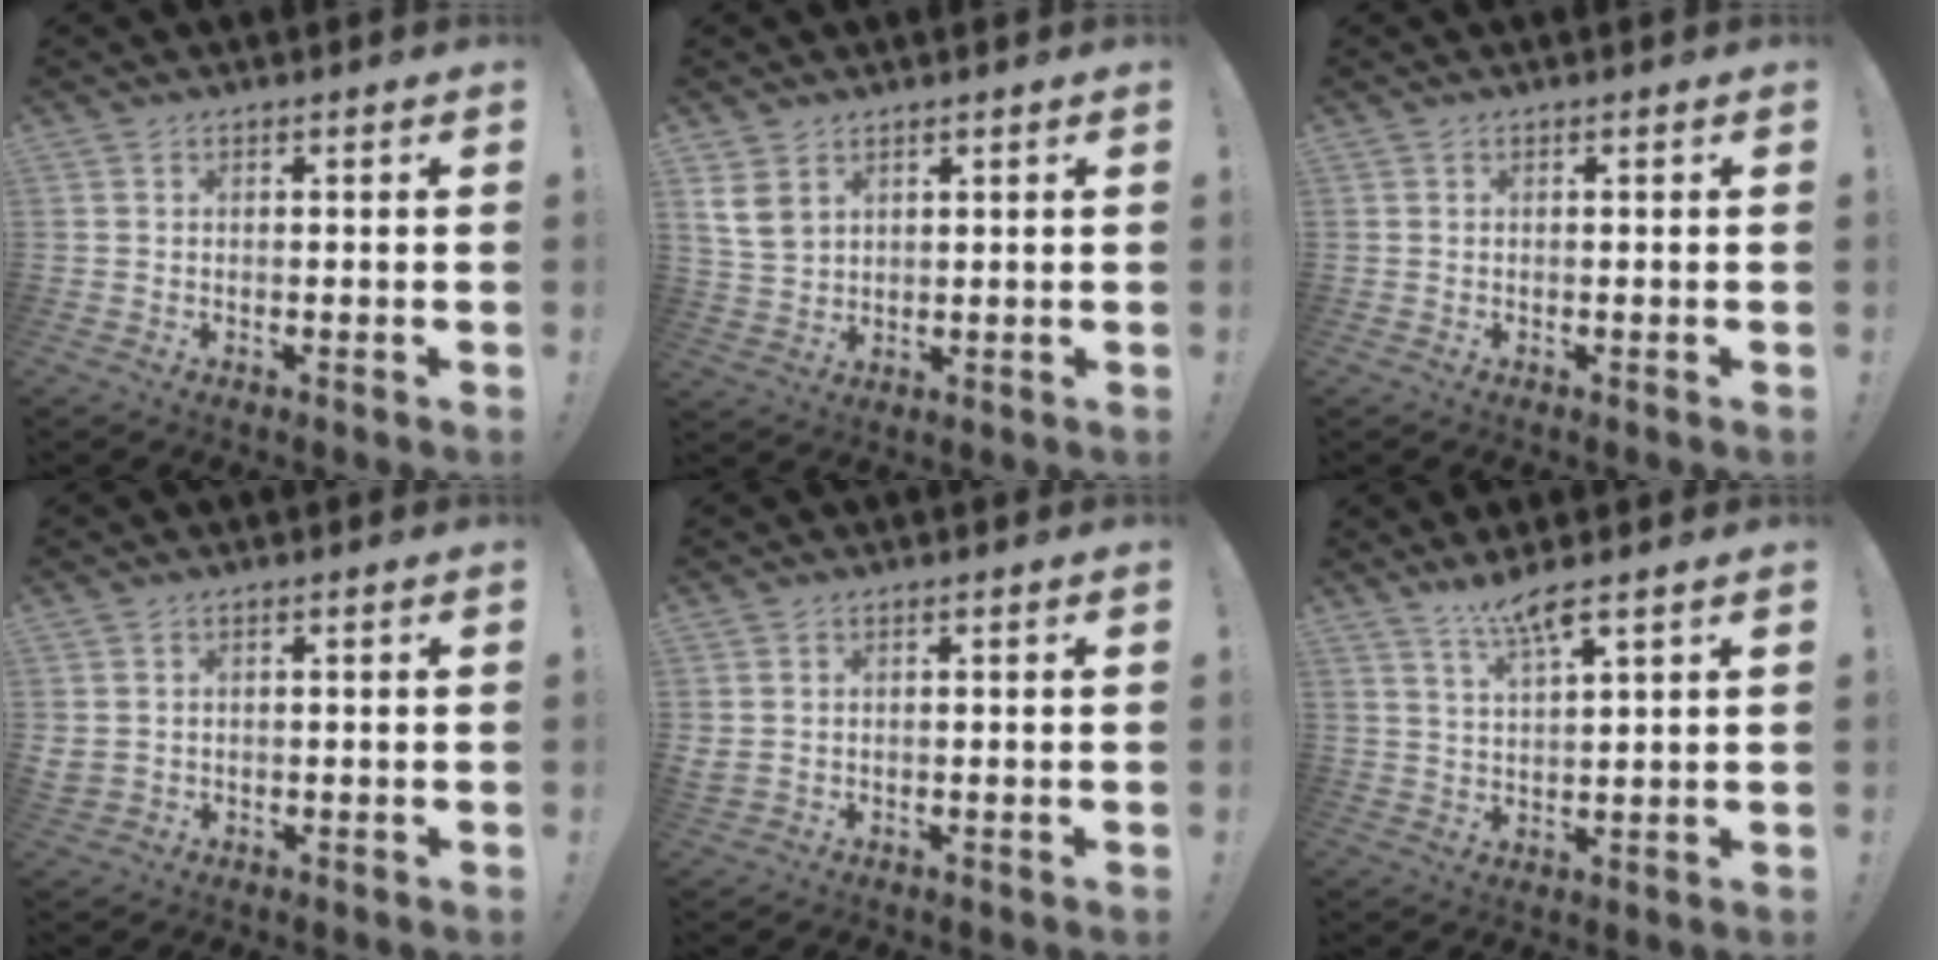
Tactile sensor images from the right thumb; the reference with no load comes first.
{"total": 6.6, "force": [3.2, 4.4, 3.8], "torque": [-0.077, -0.008, 0.066]}
{"total": 0.0}
{"total": 2.1, "force": [0.9, 1.7, 0.9], "torque": [-0.011, -0.002, 0.016]}
{"total": 1.4, "force": [0.8, 0.6, 1.0], "torque": [-0.021, 0.002, 0.015]}
{"total": 6.6, "force": [5.1, 0.7, 4.1], "torque": [-0.081, -0.024, 0.088]}